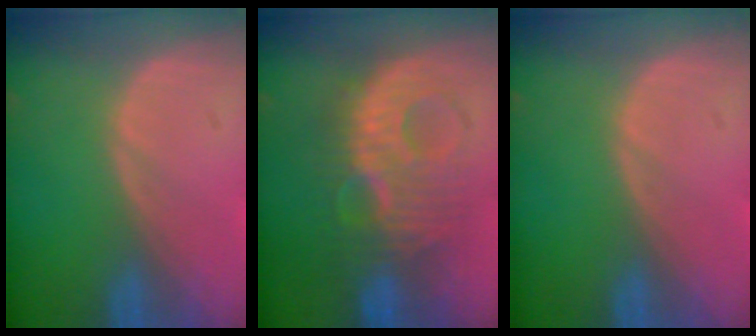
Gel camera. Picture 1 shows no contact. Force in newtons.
{"total": 9.6, "press": 9.6, "slide": 0.1}
{"total": 0.0}